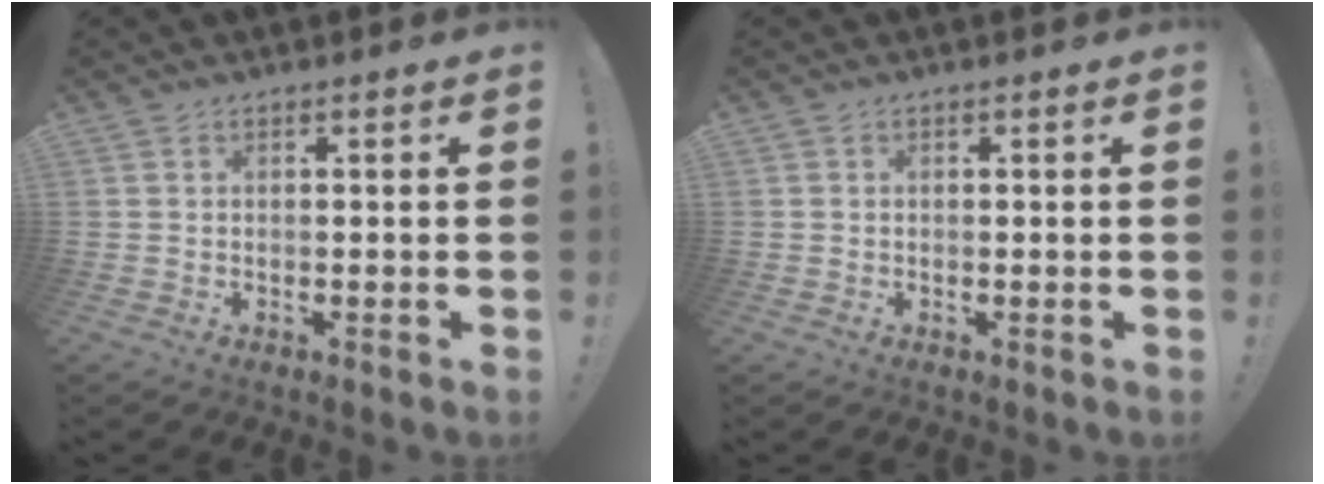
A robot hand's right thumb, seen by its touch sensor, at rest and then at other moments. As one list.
[{"total": 1.3, "force": [0.3, 1.3, -0.1], "torque": [0.009, -0.004, 0.003]}]